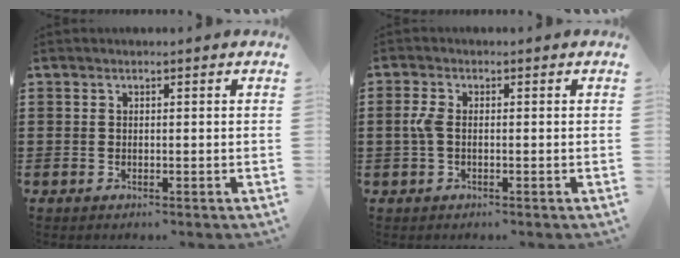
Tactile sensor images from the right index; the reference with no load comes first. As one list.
[{"total": 2.8, "force": [-0.3, 1.4, 2.5], "torque": [-0.071, -0.004, -0.013]}]